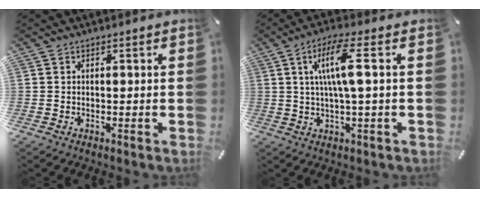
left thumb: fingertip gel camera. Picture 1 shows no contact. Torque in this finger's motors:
{"motor_torque": [0.00, 0.40, 1.02, -0.49, 0.40]}